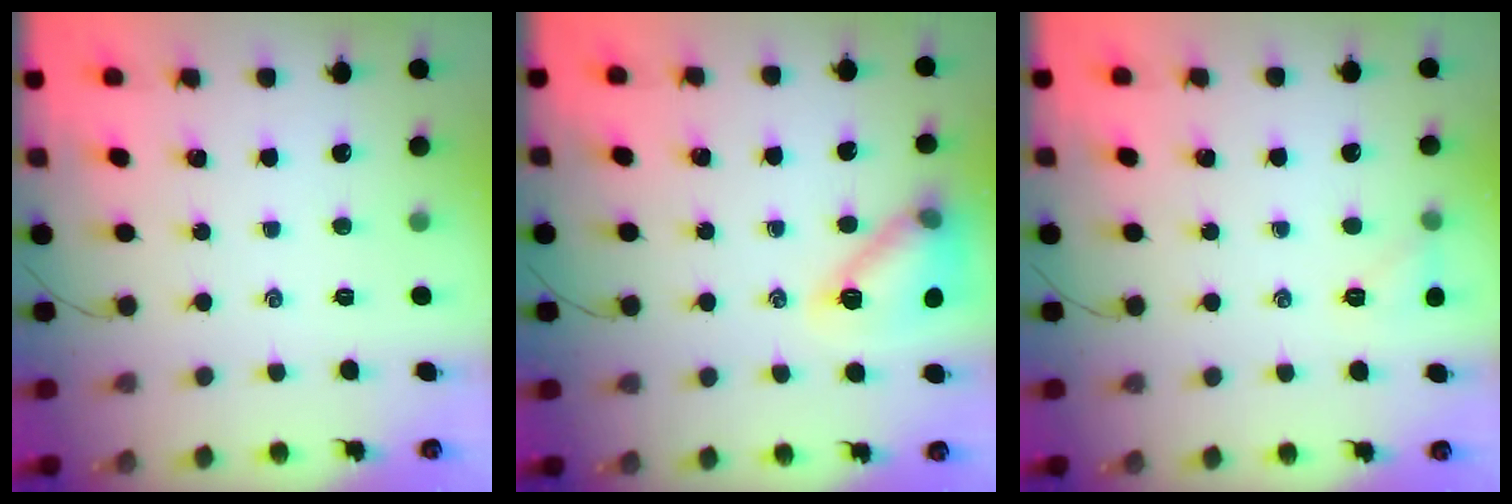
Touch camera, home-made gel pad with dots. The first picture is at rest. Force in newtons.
{"total": 14.2, "press": 14.2, "slide": 0.9}
{"total": 6.2, "press": 5.9, "slide": 1.9}